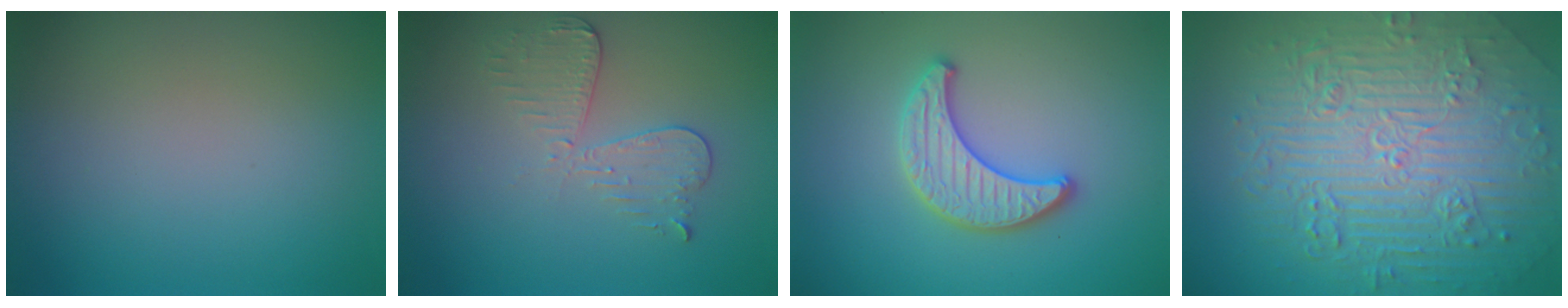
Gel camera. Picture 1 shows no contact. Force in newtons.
{"total": 2.9, "press": 2.7, "slide": 1.2}
{"total": 3.4, "press": 3.4, "slide": 0.5}
{"total": 11.0, "press": 7.3, "slide": 8.3}